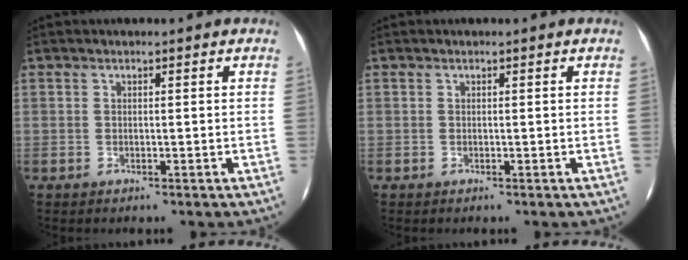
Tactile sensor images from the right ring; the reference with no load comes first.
{"total": 0.0}